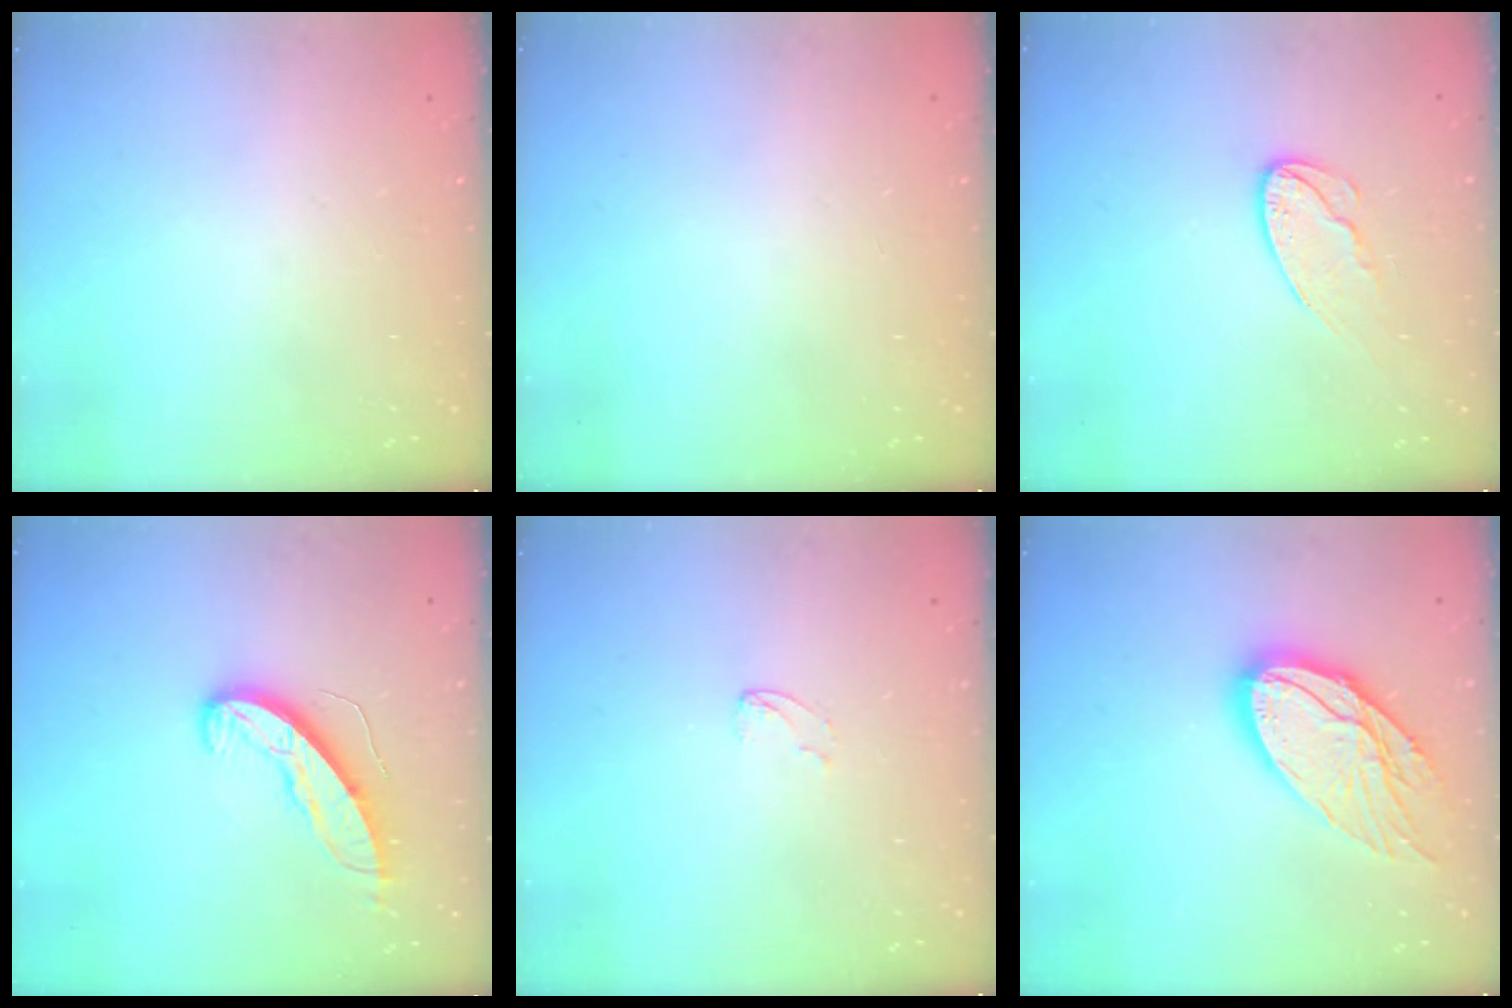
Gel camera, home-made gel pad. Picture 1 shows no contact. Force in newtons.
{"total": 0.0}
{"total": 9.2, "press": 9.2, "slide": 0.7}
{"total": 10.0, "press": 10.0, "slide": 0.7}
{"total": 2.8, "press": 2.8, "slide": 0.3}
{"total": 17.8, "press": 17.7, "slide": 1.5}